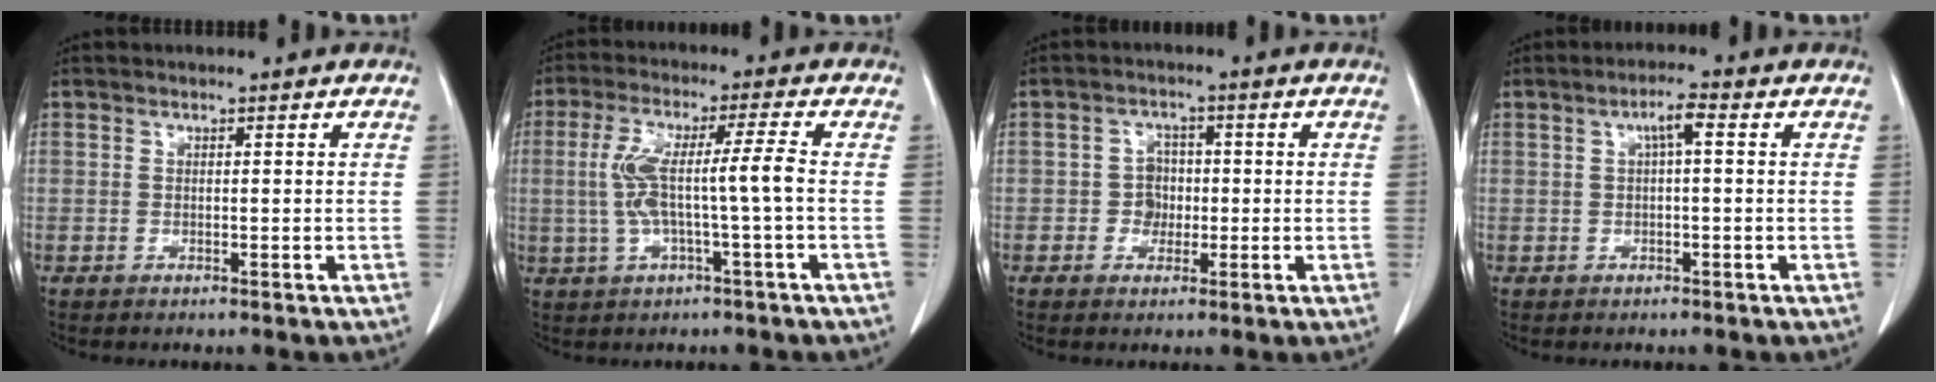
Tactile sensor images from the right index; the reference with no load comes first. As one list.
[{"total": 8.1, "force": [-0.6, -0.2, 8.1], "torque": [-0.165, 0.018, -0.009]}, {"total": 3.2, "force": [-0.6, 2.8, 1.2], "torque": [-0.014, 0.009, -0.009]}, {"total": 2.8, "force": [0.6, 0.3, 2.7], "torque": [-0.048, 0.007, 0.011]}]